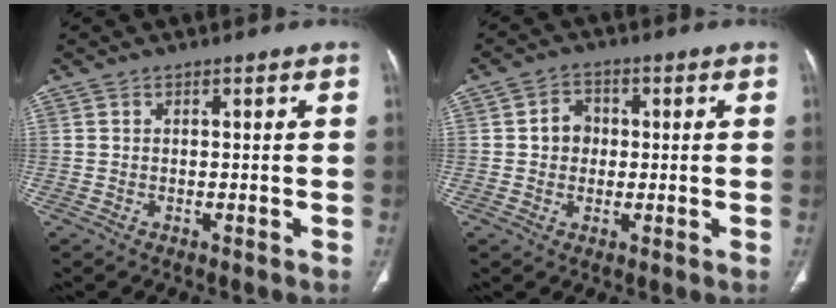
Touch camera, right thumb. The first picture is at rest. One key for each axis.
{"total": 4.4, "fx": 0.2, "fy": 3.8, "fz": 2.1, "tx": -0.012, "ty": 0.010, "tz": -0.002}